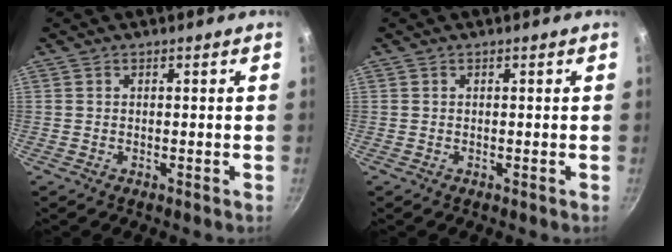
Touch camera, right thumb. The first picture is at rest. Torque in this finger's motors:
{"motor_torque": [-0.03, 0.02, 0.00, 0.00, 0.01]}